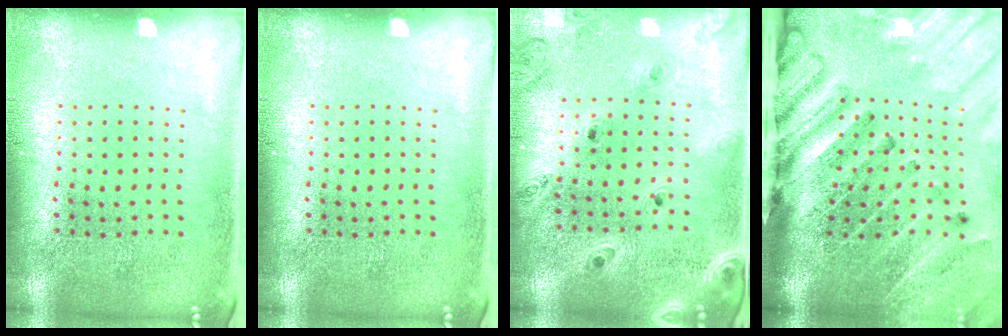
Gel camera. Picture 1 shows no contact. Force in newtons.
{"total": 0.0}
{"total": 1.2, "press": 1.2, "slide": 0.2}
{"total": 4.7, "press": 3.4, "slide": 3.2}